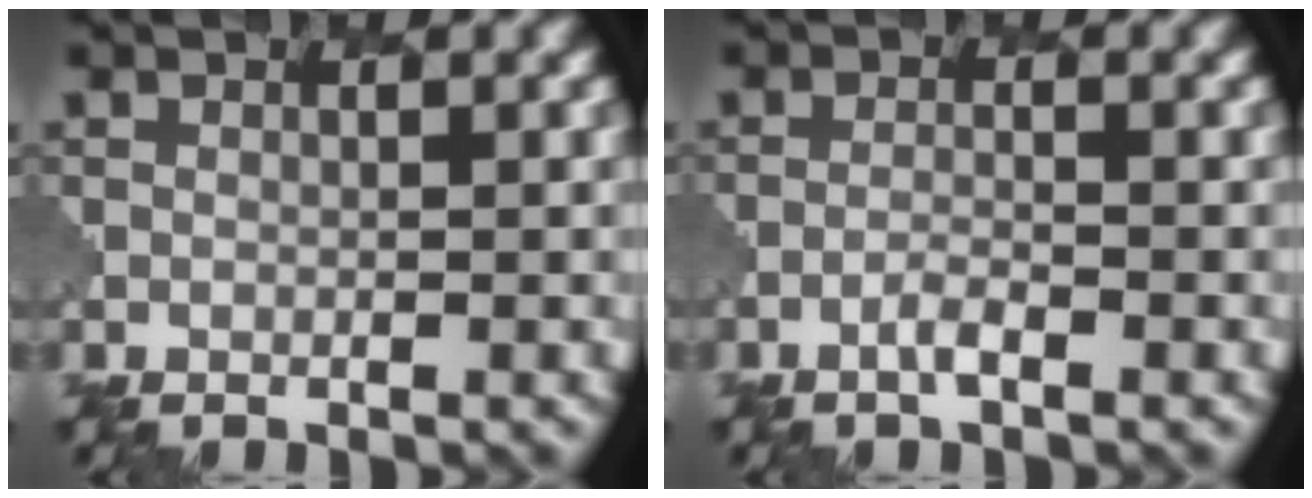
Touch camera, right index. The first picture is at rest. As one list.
[{"total": 1.0, "force": [-0.7, 0.2, 0.7], "torque": [-0.015, 0.005, -0.017]}]